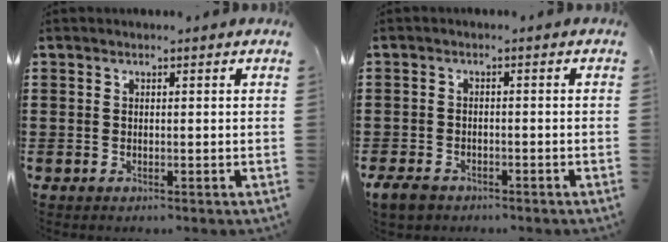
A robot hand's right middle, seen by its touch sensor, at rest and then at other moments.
{"total": 2.6, "force": [-2.1, 1.2, 0.9], "torque": [-0.033, -0.003, -0.047]}